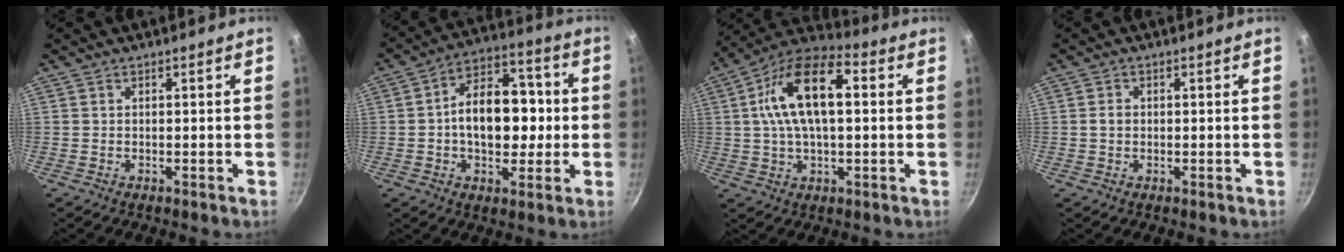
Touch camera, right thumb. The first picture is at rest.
{"total": 15.5, "force": [-0.3, 9.7, 12.0], "torque": [-0.151, 0.031, -0.010]}
{"total": 16.8, "force": [2.9, 8.2, 14.3], "torque": [-0.256, 0.028, 0.043]}
{"total": 1.6, "force": [0.0, 1.3, 1.0], "torque": [-0.016, 0.004, -0.001]}